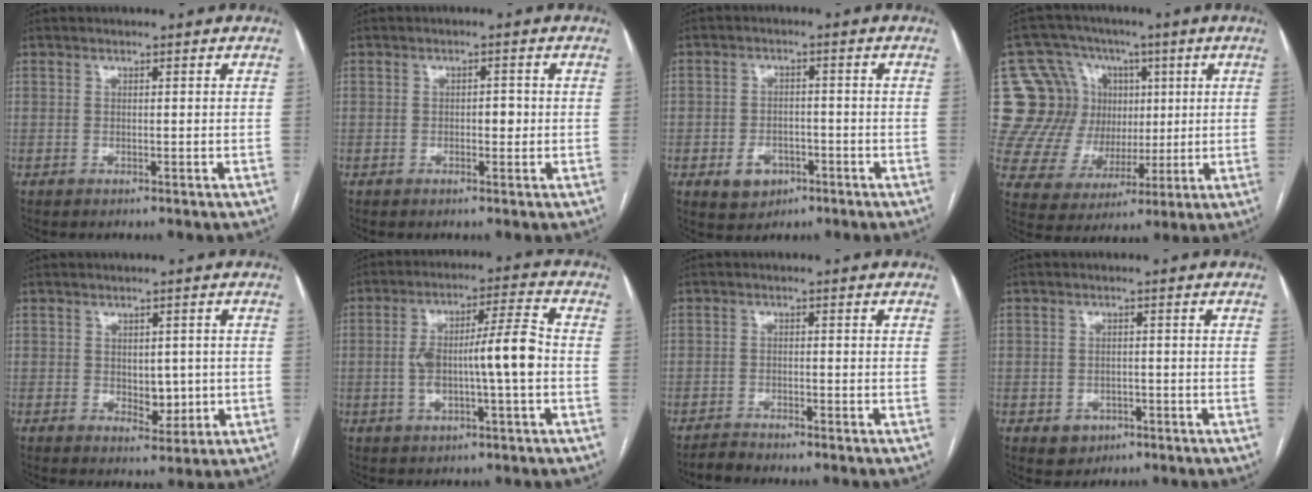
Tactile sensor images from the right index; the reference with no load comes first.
{"total": 2.0, "force": [-0.2, 1.2, 1.6], "torque": [-0.021, 0.004, -0.001]}
{"total": 4.8, "force": [-2.1, 3.7, 2.1], "torque": [-0.032, 0.005, -0.025]}
{"total": 20.3, "force": [5.0, 17.5, 8.9], "torque": [-0.194, 0.073, 0.114]}
{"total": 4.2, "force": [-0.1, 2.6, 3.3], "torque": [-0.042, 0.000, 0.010]}
{"total": 9.9, "force": [-1.0, 1.0, 9.8], "torque": [-0.174, 0.021, -0.019]}
{"total": 1.9, "force": [-1.9, -0.3, 0.2], "torque": [-0.007, -0.007, -0.037]}
{"total": 3.5, "force": [-1.4, 3.1, 0.8], "torque": [-0.004, 0.007, -0.012]}